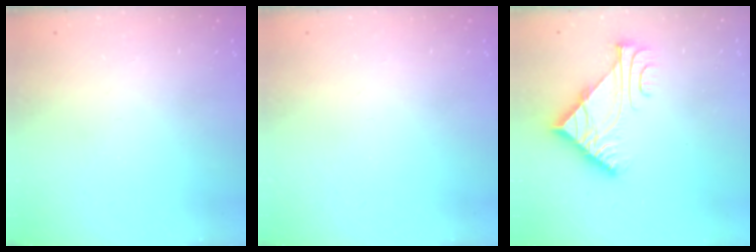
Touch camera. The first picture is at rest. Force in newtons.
{"total": 0.0}
{"total": 6.2, "press": 6.2, "slide": 0.4}